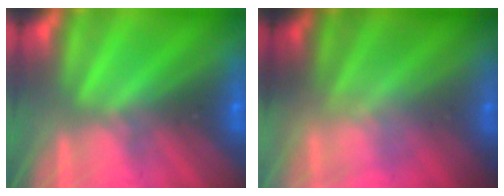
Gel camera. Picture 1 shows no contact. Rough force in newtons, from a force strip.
{"total": 2.3}